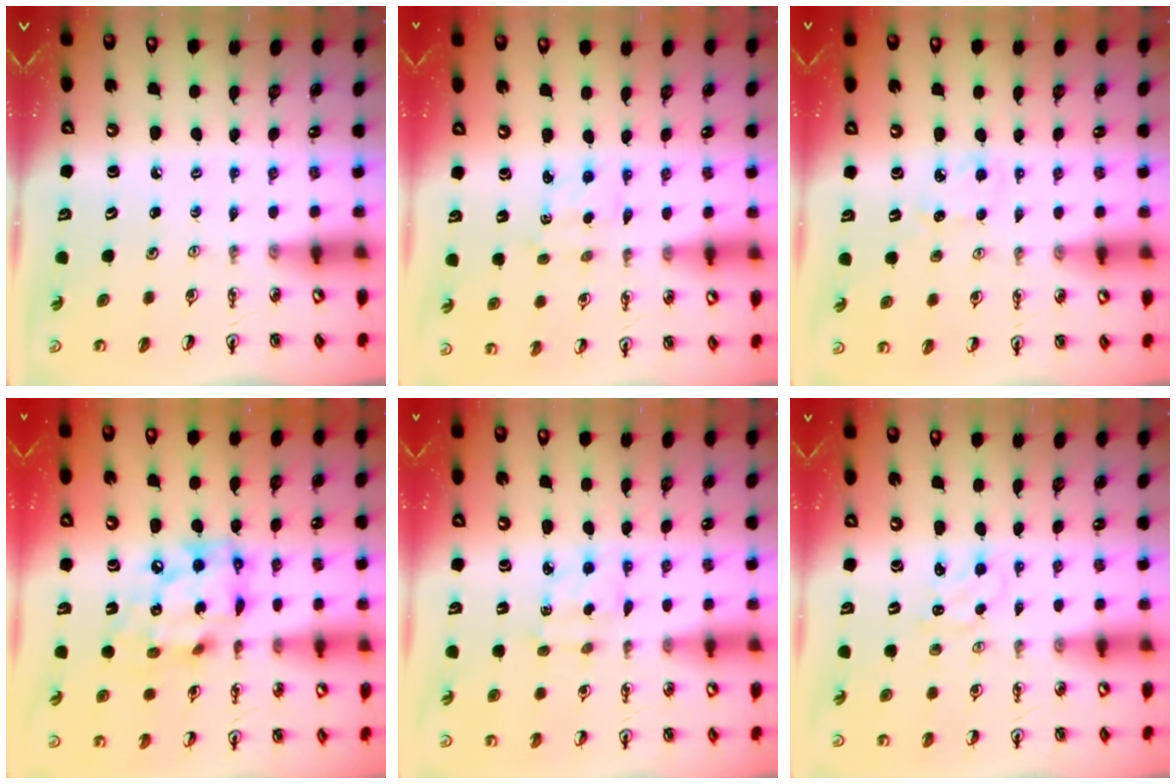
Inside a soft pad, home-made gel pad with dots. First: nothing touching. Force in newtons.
{"total": 1.5, "press": 1.3, "slide": 0.7}
{"total": 5.3, "press": 5.3, "slide": 0.5}
{"total": 16.0, "press": 15.9, "slide": 1.5}
{"total": 2.0, "press": 2.0, "slide": 0.2}
{"total": 1.5, "press": 1.5, "slide": 0.2}